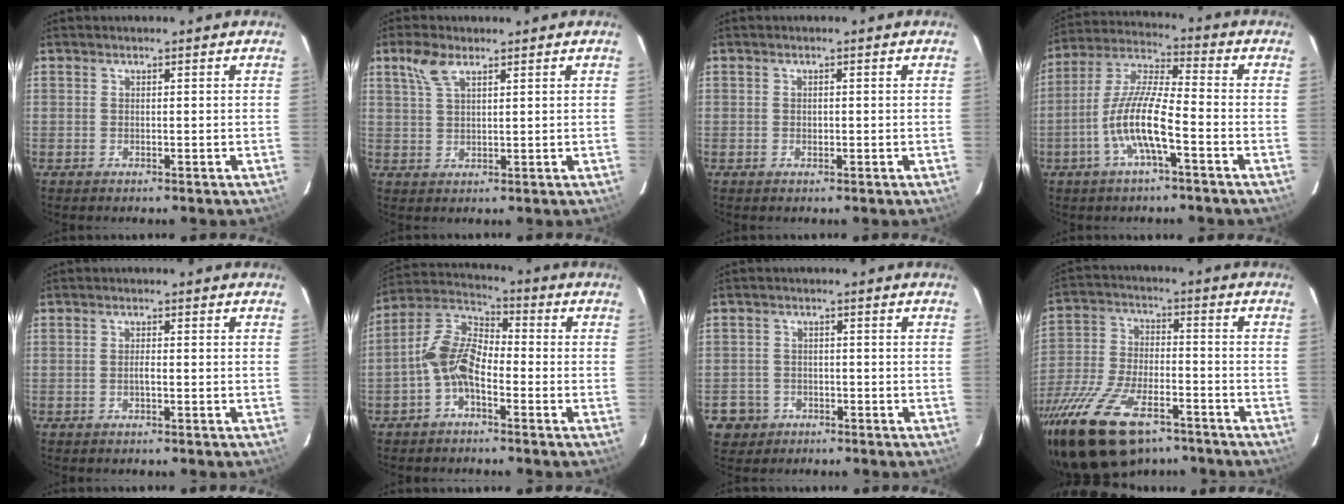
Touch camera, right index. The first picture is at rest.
{"total": 4.6, "force": [2.8, 2.0, 3.1], "torque": [-0.066, 0.010, 0.058]}
{"total": 0.6, "force": [-0.1, 0.6, 0.3], "torque": [-0.002, 0.001, -0.001]}
{"total": 10.9, "force": [-4.3, 1.8, 9.9], "torque": [-0.210, 0.004, -0.087]}
{"total": 1.0, "force": [-0.4, 0.2, 0.8], "torque": [-0.017, 0.004, -0.009]}
{"total": 8.5, "force": [-3.3, 4.4, 6.5], "torque": [-0.141, 0.020, -0.072]}
{"total": 6.3, "force": [-3.1, 5.5, 0.6], "torque": [-0.030, 0.022, -0.049]}
{"total": 23.7, "force": [-15.8, 10.7, 14.0], "torque": [-0.301, -0.037, -0.270]}